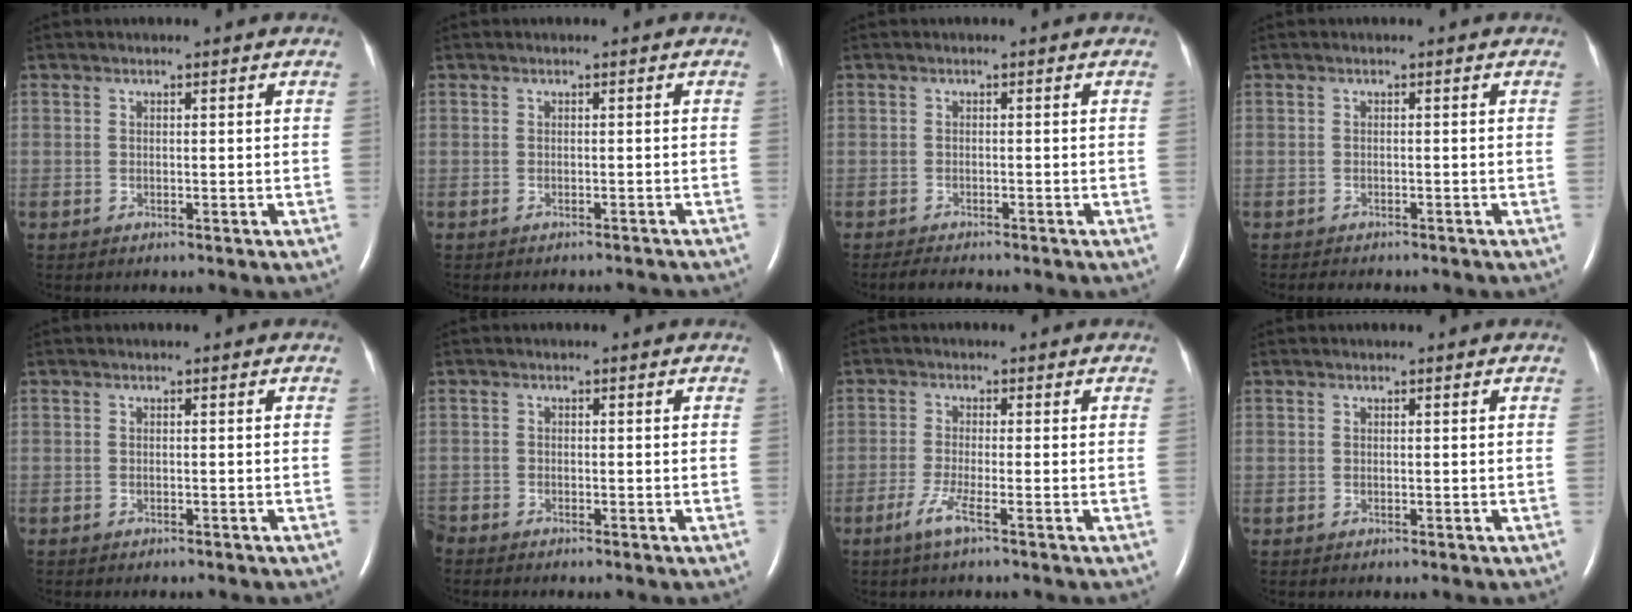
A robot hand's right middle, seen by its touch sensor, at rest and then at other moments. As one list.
[{"total": 3.7, "force": [-3.5, 0.8, 0.9], "torque": [-0.017, -0.008, -0.035]}, {"total": 2.3, "force": [-2.1, 0.1, 0.9], "torque": [-0.022, -0.010, -0.034]}, {"total": 2.7, "force": [-2.3, 0.9, 1.1], "torque": [-0.020, -0.007, -0.025]}, {"total": 1.3, "force": [-1.2, 0.4, 0.5], "torque": [-0.011, -0.003, -0.013]}, {"total": 1.5, "force": [-1.4, 0.1, 0.1], "torque": [-0.002, -0.003, -0.028]}, {"total": 3.1, "force": [-1.8, -0.4, 2.5], "torque": [-0.058, -0.009, -0.041]}, {"total": 0.0}]